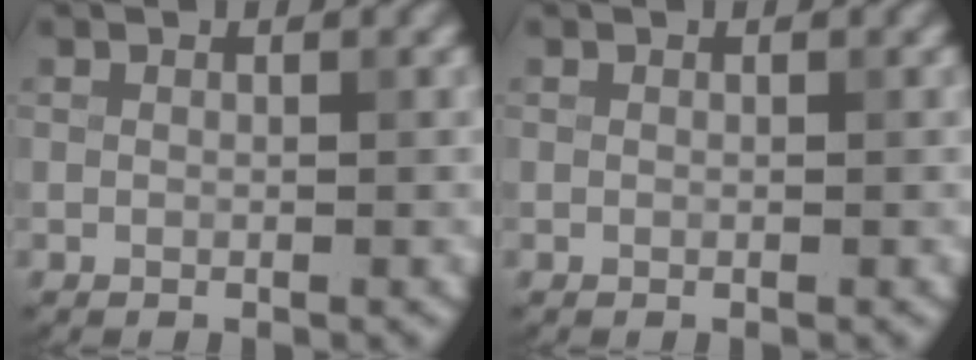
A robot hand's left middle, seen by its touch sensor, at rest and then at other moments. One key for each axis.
{"total": 0.0}